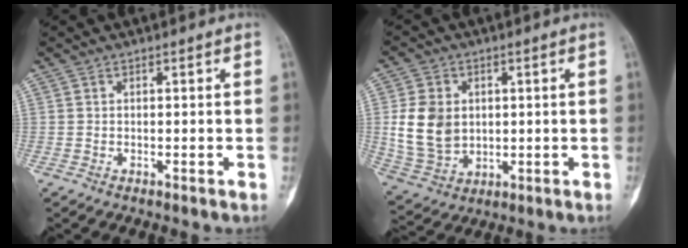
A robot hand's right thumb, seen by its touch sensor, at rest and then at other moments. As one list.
[{"total": 11.0, "force": [1.3, 8.5, 6.8], "torque": [-0.109, -0.008, 0.037]}]